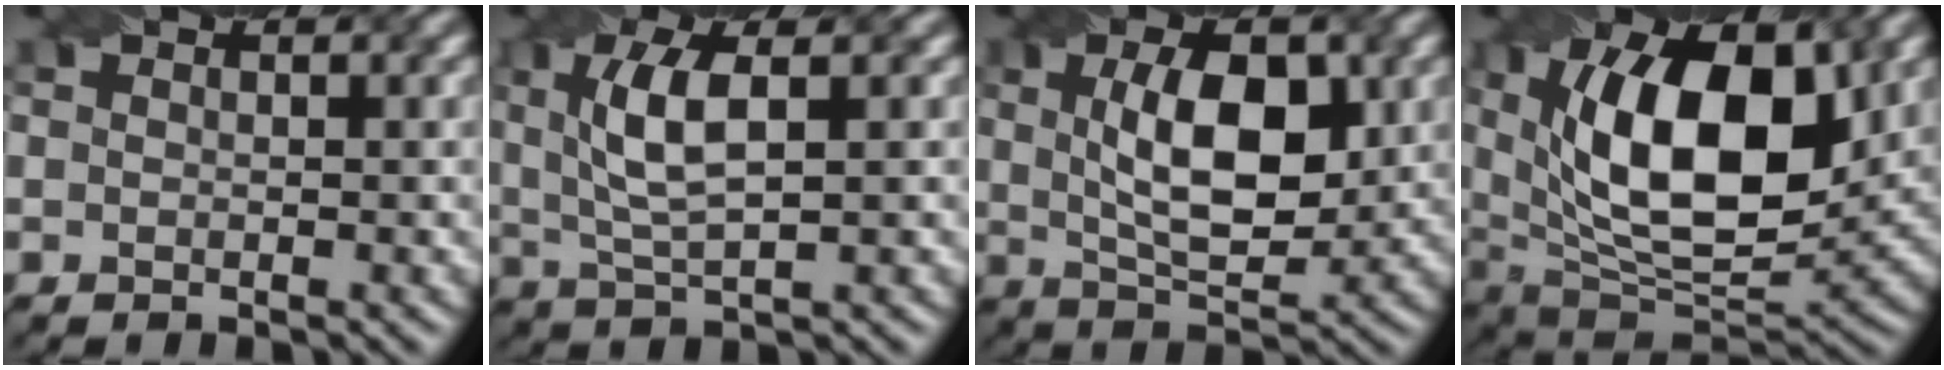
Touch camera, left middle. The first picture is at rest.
{"total": 5.1, "force": [0.8, 1.6, 4.8], "torque": [-0.098, 0.009, 0.031]}
{"total": 7.3, "force": [0.9, 3.4, 6.5], "torque": [-0.106, 0.008, 0.027]}
{"total": 13.5, "force": [3.3, 6.8, 11.2], "torque": [-0.173, 0.006, 0.061]}